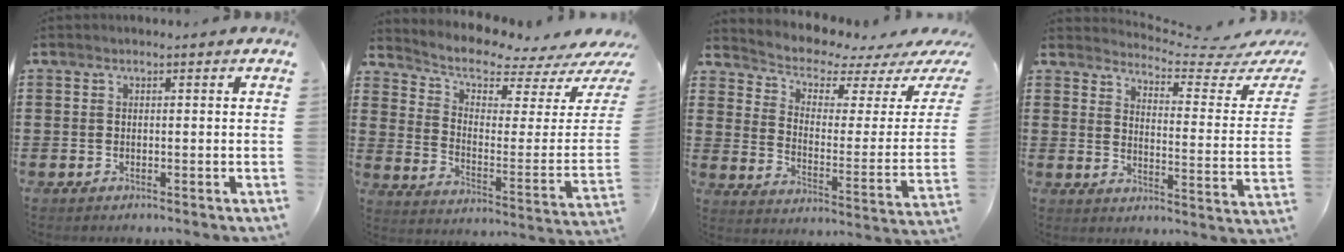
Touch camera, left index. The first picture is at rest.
{"total": 4.8, "force": [4.2, 1.1, 2.1], "torque": [-0.060, -0.045, 0.065]}
{"total": 3.8, "force": [3.3, 1.0, 1.5], "torque": [-0.052, -0.032, 0.052]}
{"total": 4.3, "force": [4.0, 0.1, 1.4], "torque": [-0.038, -0.042, 0.061]}